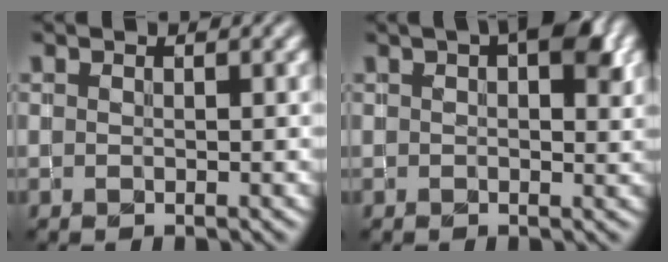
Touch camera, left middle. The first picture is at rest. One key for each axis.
{"total": 5.3, "fx": 2.3, "fy": 2.6, "fz": 4.0, "tx": -0.040, "ty": 0.013, "tz": 0.023}